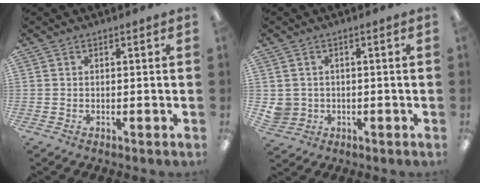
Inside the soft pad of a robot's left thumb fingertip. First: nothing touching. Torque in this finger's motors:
{"motor_torque": [-0.28, 0.25, -0.03, -0.08, 0.01]}